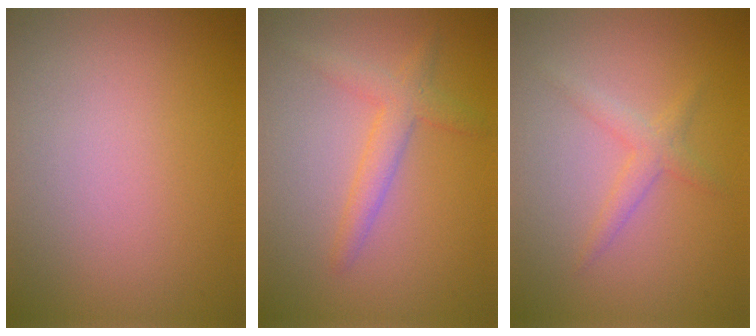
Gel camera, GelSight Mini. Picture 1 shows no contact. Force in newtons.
{"total": 2.6, "press": 2.6, "slide": 0.2}
{"total": 1.8, "press": 1.8, "slide": 0.1}